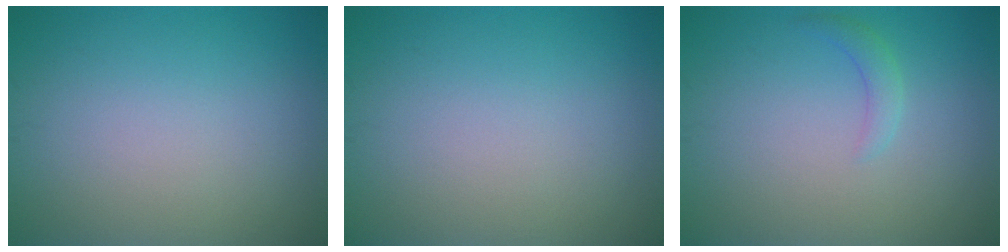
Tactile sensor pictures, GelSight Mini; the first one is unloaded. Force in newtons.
{"total": 0.0}
{"total": 1.4, "press": 1.4, "slide": 0.1}